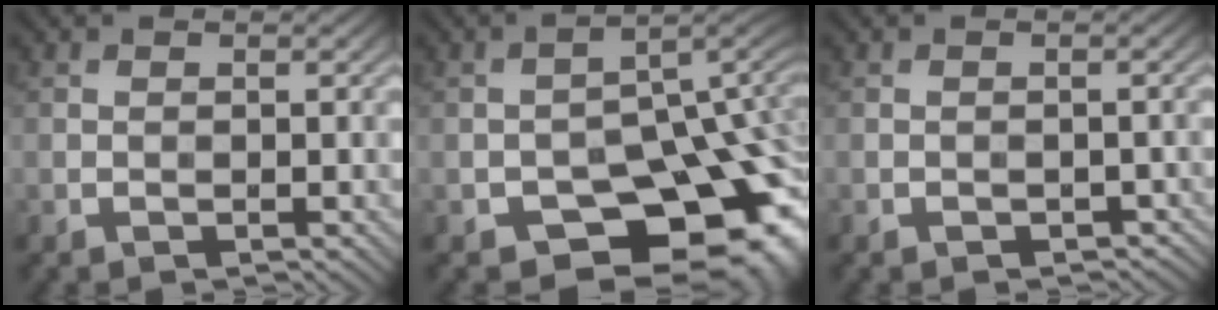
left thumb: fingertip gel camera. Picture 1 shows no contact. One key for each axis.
{"total": 16.2, "fx": -7.5, "fy": 9.7, "fz": 10.6, "tx": -0.123, "ty": -0.012, "tz": -0.087}
{"total": 1.7, "fx": -1.1, "fy": 1.0, "fz": 0.8, "tx": -0.014, "ty": -0.006, "tz": -0.012}